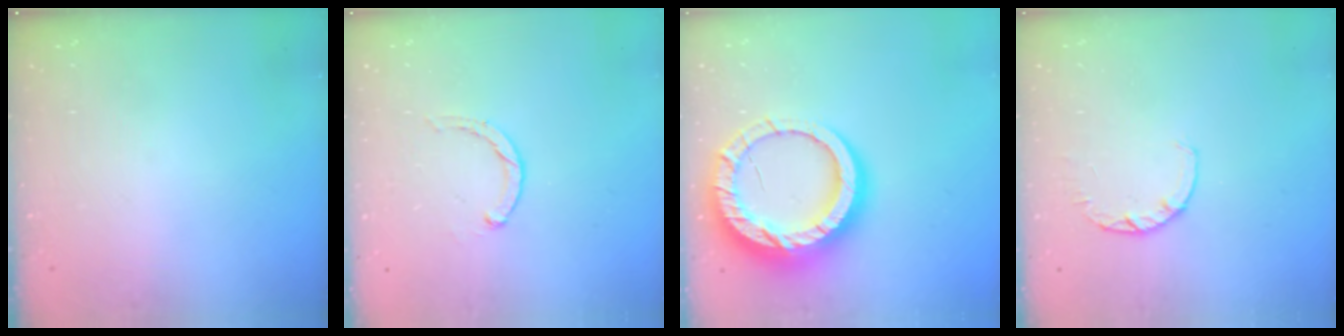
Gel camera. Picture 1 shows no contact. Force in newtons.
{"total": 0.6, "press": 0.6, "slide": 0.2}
{"total": 20.2, "press": 20.1, "slide": 2.0}
{"total": 2.8, "press": 2.7, "slide": 0.5}